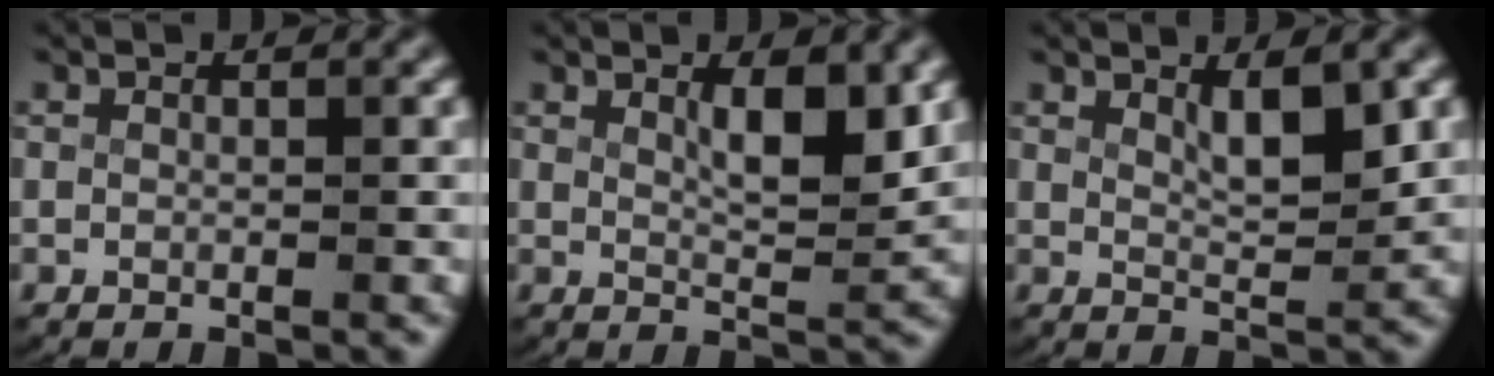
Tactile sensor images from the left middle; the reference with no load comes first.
{"total": 3.8, "force": [1.6, 0.9, 3.4], "torque": [-0.055, -0.019, 0.035]}
{"total": 3.6, "force": [1.8, 1.0, 3.0], "torque": [-0.051, -0.020, 0.038]}